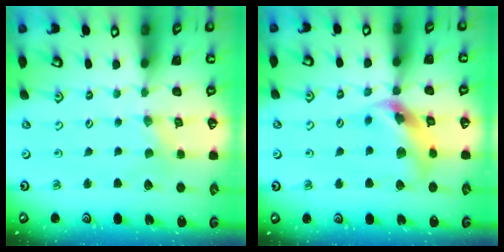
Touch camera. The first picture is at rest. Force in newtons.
{"total": 12.3, "press": 12.2, "slide": 1.7}